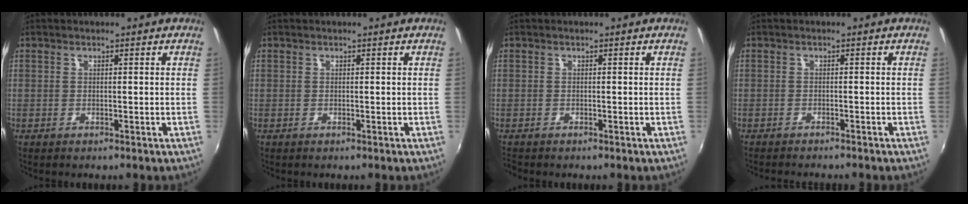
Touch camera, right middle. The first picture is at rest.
{"total": 0.0}
{"total": 0.6, "force": [-0.6, 0.1, 0.1], "torque": [-0.002, -0.004, -0.014]}
{"total": 3.6, "force": [-3.3, 0.3, 1.3], "torque": [-0.031, -0.012, -0.053]}